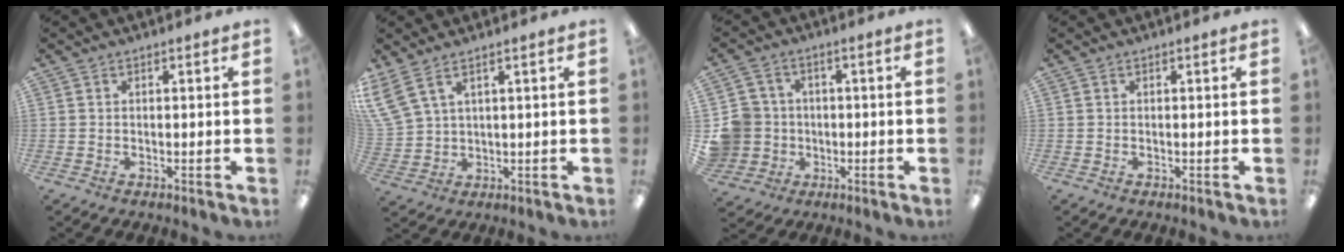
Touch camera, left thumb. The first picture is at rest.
{"total": 6.4, "force": [4.1, 2.8, 4.0], "torque": [-0.089, -0.013, 0.078]}
{"total": 8.4, "force": [-0.5, 8.2, 1.8], "torque": [-0.063, 0.020, 0.000]}
{"total": 0.0}